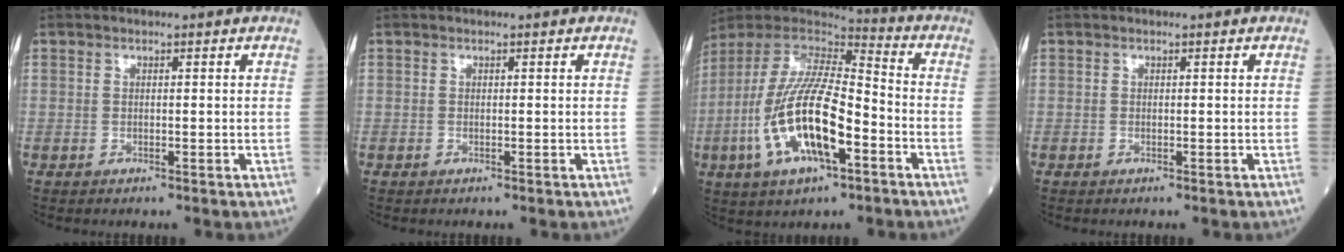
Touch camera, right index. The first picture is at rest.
{"total": 0.0}
{"total": 18.4, "force": [-5.5, 5.3, 16.7], "torque": [-0.350, -0.005, -0.098]}
{"total": 0.0}